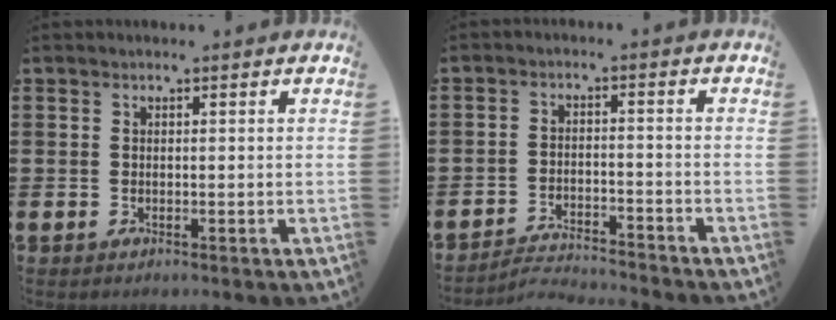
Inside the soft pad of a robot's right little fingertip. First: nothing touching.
{"total": 3.2, "force": [-3.2, 0.0, 0.1], "torque": [-0.006, 0.002, -0.068]}